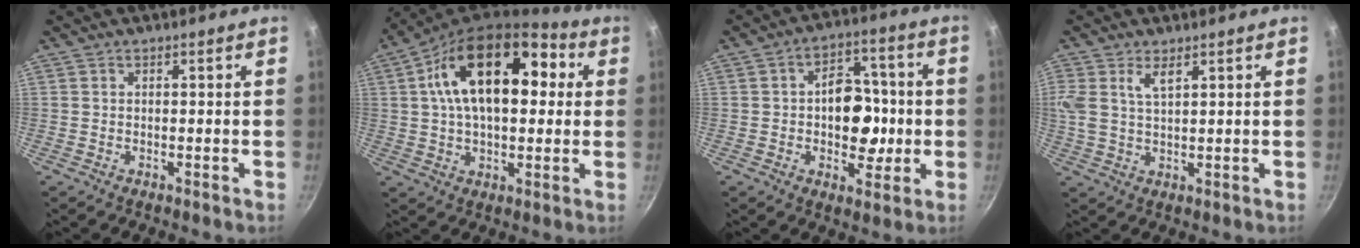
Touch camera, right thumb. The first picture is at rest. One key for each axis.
{"total": 21.6, "fx": 4.7, "fy": 12.1, "fz": 17.3, "tx": -0.266, "ty": 0.027, "tz": 0.064}
{"total": 12.4, "fx": -0.7, "fy": 8.1, "fz": 9.3, "tx": -0.087, "ty": 0.025, "tz": -0.010}
{"total": 5.1, "fx": 2.3, "fy": 2.1, "fz": 3.9, "tx": -0.089, "ty": -0.001, "tz": 0.055}